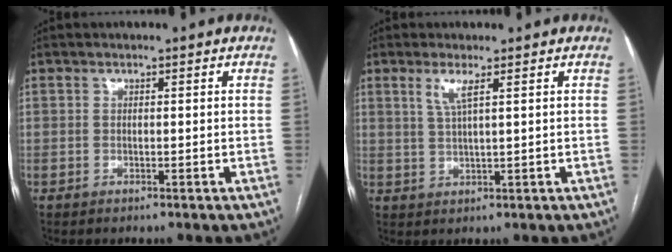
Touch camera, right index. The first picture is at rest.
{"total": 3.0, "force": [1.5, 0.0, 2.6], "torque": [-0.061, -0.003, 0.033]}